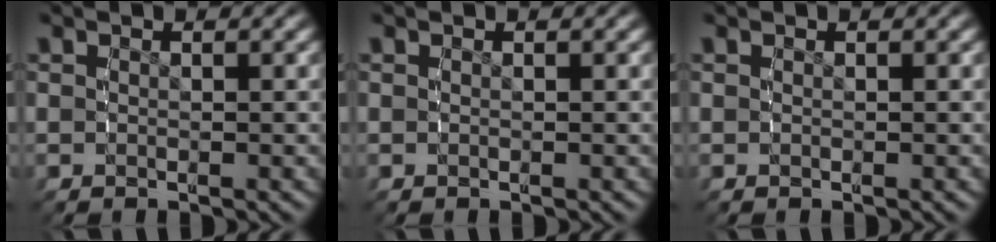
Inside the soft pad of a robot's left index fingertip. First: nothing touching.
{"total": 0.0}
{"total": 0.0}